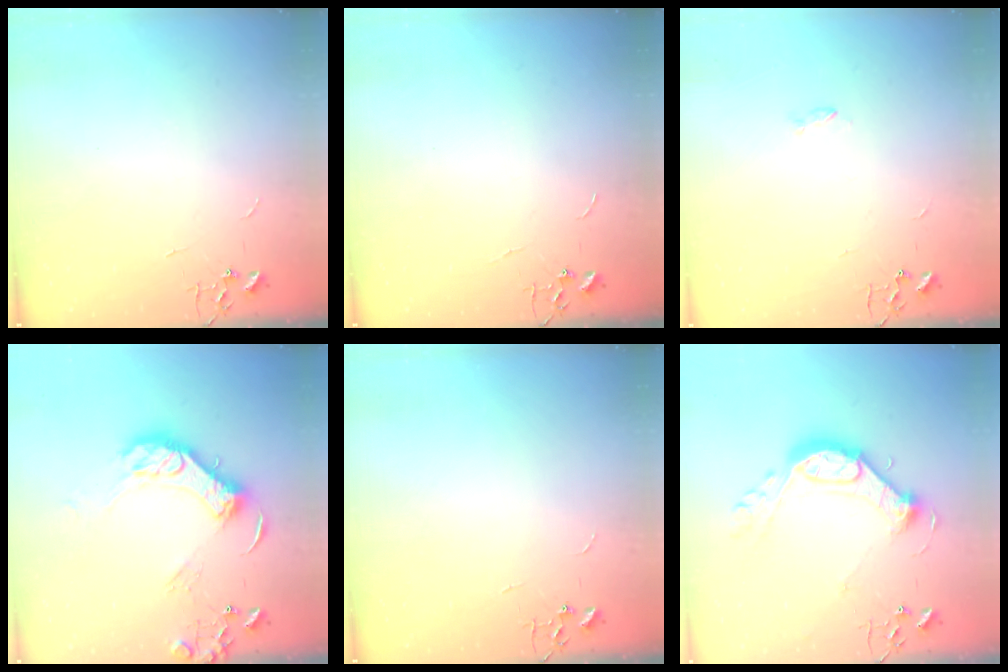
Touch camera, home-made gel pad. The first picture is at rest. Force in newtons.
{"total": 0.0}
{"total": 1.8, "press": 1.7, "slide": 0.4}
{"total": 14.1, "press": 14.1, "slide": 1.3}
{"total": 0.0}
{"total": 15.5, "press": 15.4, "slide": 1.3}